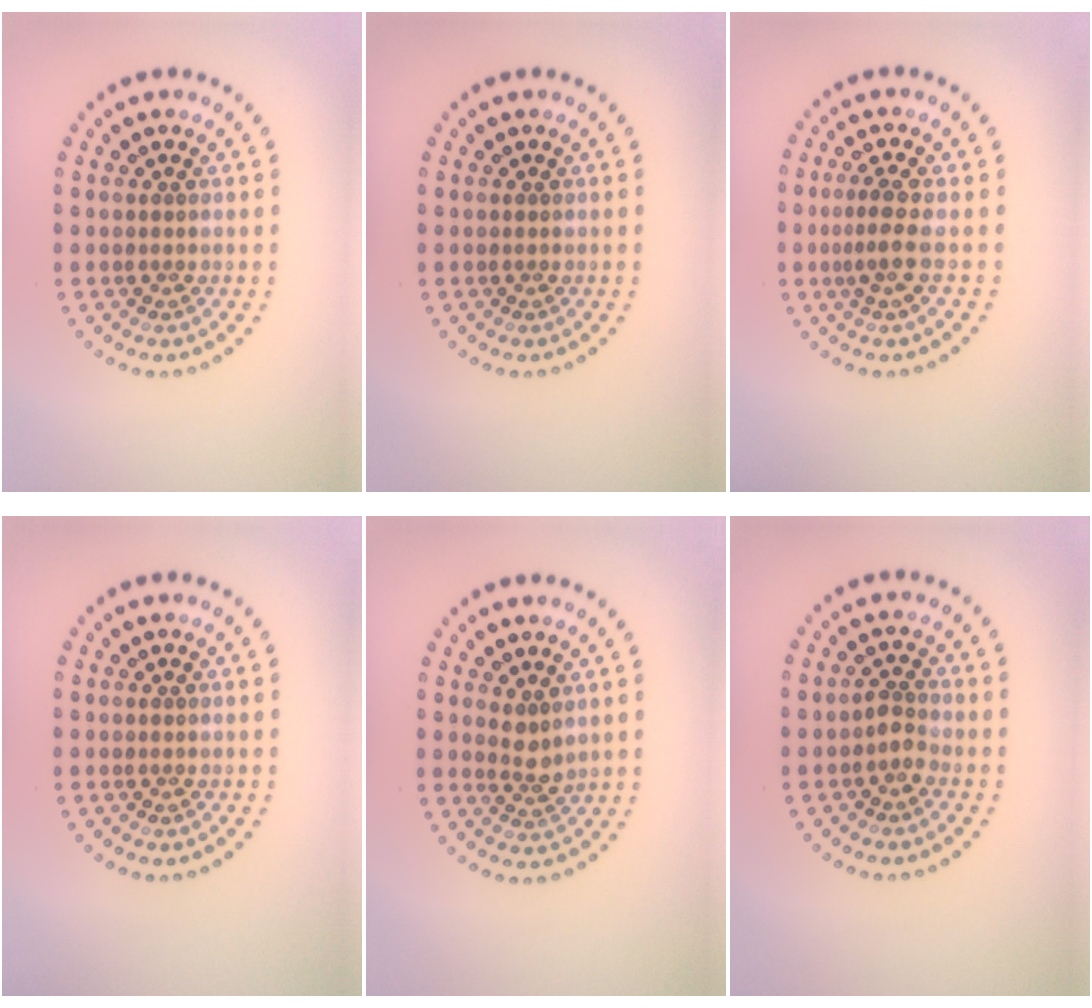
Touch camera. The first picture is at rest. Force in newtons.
{"total": 0.0}
{"total": 2.3, "press": 1.5, "slide": 1.7}
{"total": 0.0}
{"total": 1.8, "press": 1.5, "slide": 1.0}
{"total": 1.3, "press": 1.0, "slide": 0.9}